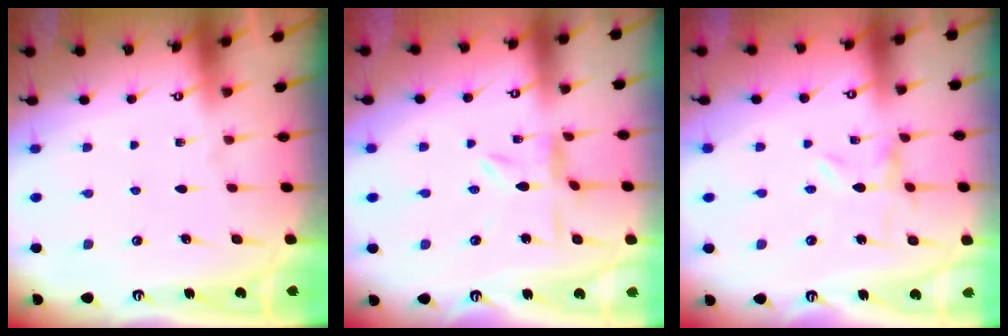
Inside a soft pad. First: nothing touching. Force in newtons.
{"total": 1.3, "press": 1.2, "slide": 0.2}
{"total": 0.0}